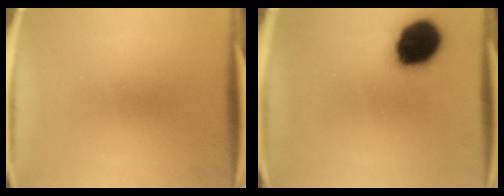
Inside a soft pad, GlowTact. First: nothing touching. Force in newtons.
{"total": 16.0}